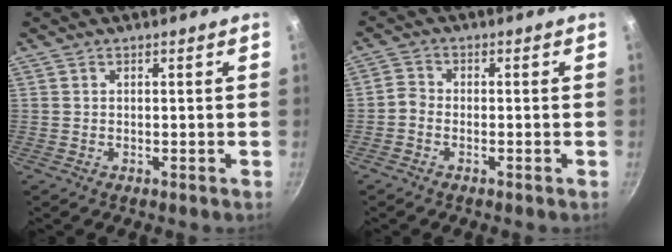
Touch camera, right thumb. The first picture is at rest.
{"total": 2.3, "force": [-1.5, 1.4, 0.9], "torque": [-0.025, 0.014, -0.037]}